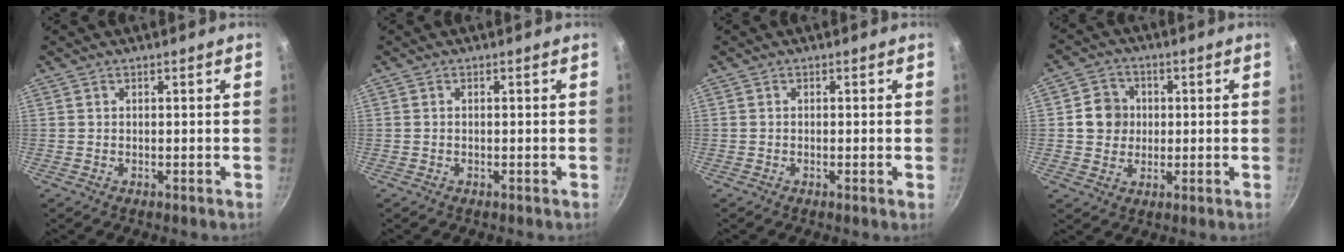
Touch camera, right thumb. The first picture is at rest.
{"total": 0.0}
{"total": 0.7, "force": [-0.3, -0.1, 0.7], "torque": [-0.011, -0.002, -0.008]}
{"total": 6.6, "force": [0.6, 6.1, 2.4], "torque": [-0.006, 0.006, 0.000]}